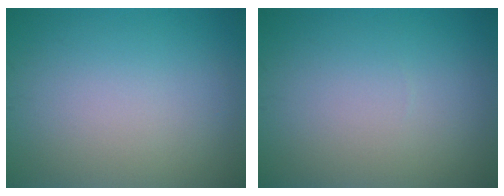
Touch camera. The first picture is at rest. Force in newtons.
{"total": 0.0}